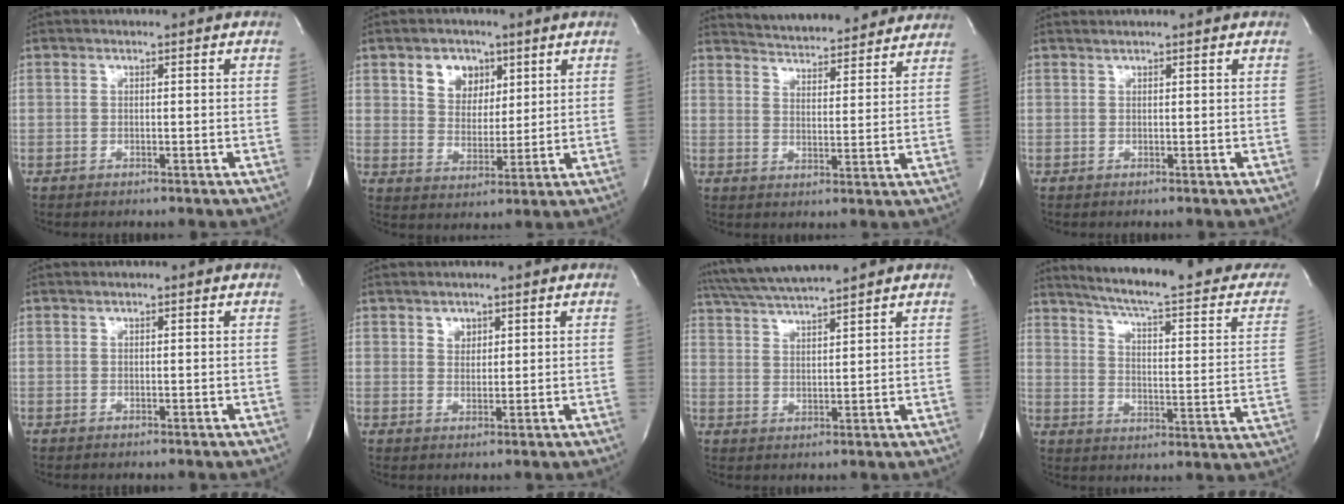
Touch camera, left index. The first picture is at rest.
{"total": 5.9, "force": [2.9, 4.5, 2.6], "torque": [-0.046, 0.008, 0.053]}
{"total": 16.5, "force": [15.6, 2.6, 4.7], "torque": [-0.067, 0.004, 0.205]}
{"total": 0.8, "force": [0.7, -0.3, 0.2], "torque": [-0.011, 0.006, 0.017]}
{"total": 0.0}
{"total": 1.7, "force": [0.9, 1.3, 0.6], "torque": [-0.009, -0.004, 0.016]}
{"total": 9.3, "force": [8.4, -0.8, 3.9], "torque": [-0.078, 0.019, 0.144]}
{"total": 23.9, "force": [20.6, 2.0, 12.0], "torque": [-0.174, -0.059, 0.258]}